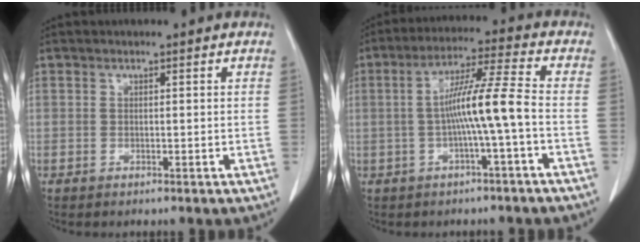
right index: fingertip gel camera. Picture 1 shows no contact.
{"total": 8.5, "force": [-1.5, -1.0, 8.4], "torque": [-0.154, 0.015, -0.027]}